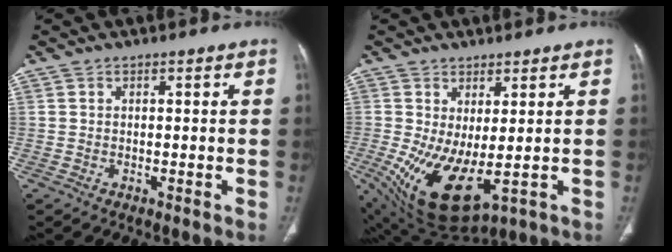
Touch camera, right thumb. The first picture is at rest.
{"total": 12.6, "force": [-1.6, 5.4, 11.3], "torque": [-0.212, -0.021, -0.001]}